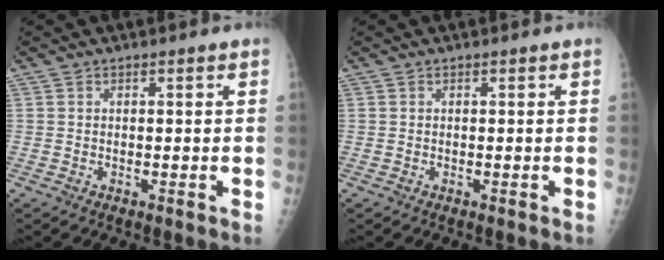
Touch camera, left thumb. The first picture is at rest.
{"total": 0.0}